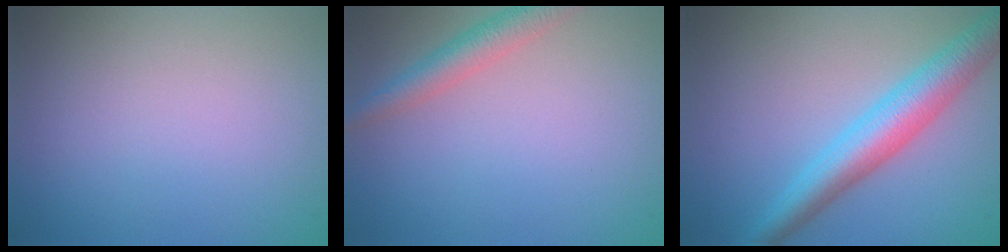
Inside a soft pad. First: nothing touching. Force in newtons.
{"total": 2.6, "press": 2.6, "slide": 0.1}
{"total": 5.5, "press": 5.5, "slide": 0.1}